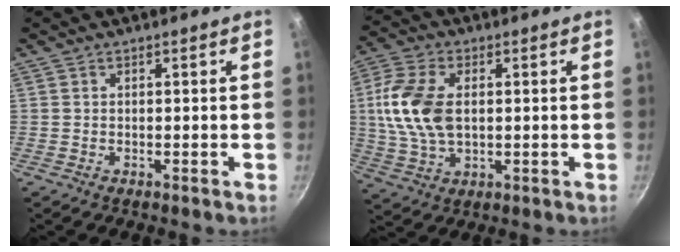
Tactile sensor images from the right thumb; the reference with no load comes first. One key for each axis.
{"total": 12.8, "fx": 1.3, "fy": 7.7, "fz": 10.2, "tx": -0.200, "ty": 0.004, "tz": 0.021}